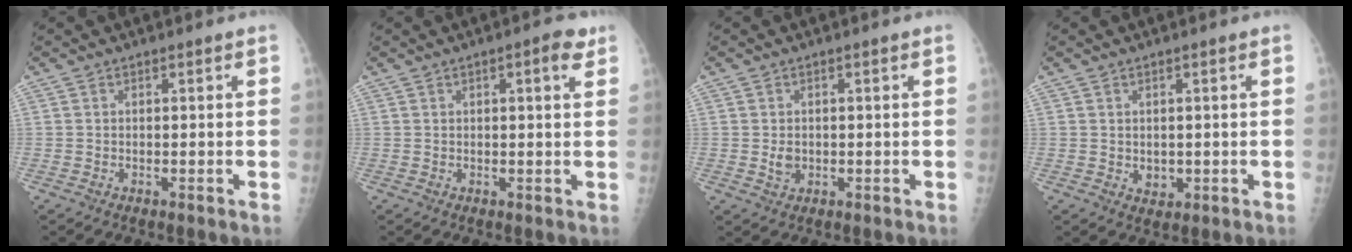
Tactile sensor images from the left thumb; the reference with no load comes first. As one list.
[{"total": 4.1, "force": [1.9, 1.1, 3.4], "torque": [-0.041, -0.002, 0.020]}, {"total": 2.4, "force": [-0.1, 1.8, 1.5], "torque": [-0.016, 0.000, 0.002]}, {"total": 2.7, "force": [-0.1, 2.0, 1.7], "torque": [-0.013, -0.003, 0.007]}]